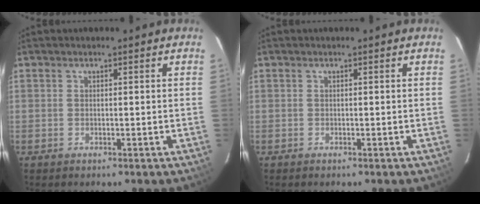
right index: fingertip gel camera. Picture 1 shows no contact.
{"total": 0.0}